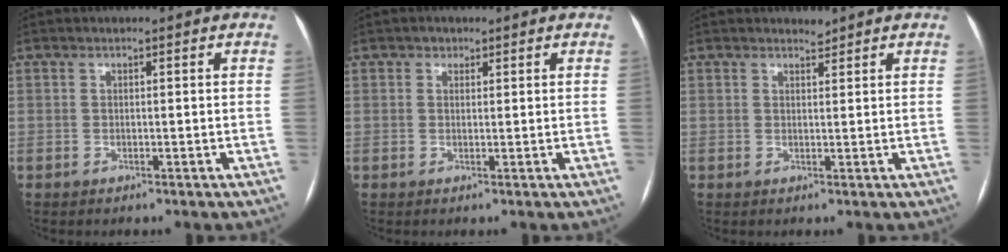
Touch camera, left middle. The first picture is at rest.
{"total": 1.1, "force": [0.6, 0.9, 0.2], "torque": [0.002, -0.004, 0.006]}
{"total": 1.0, "force": [1.0, 0.1, -0.1], "torque": [-0.007, -0.005, 0.017]}